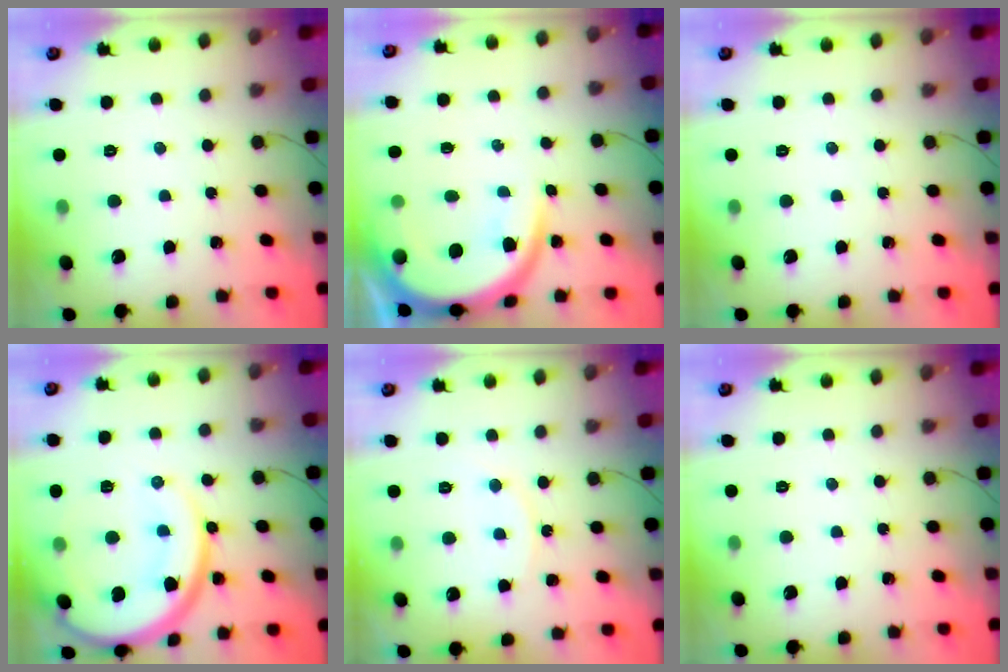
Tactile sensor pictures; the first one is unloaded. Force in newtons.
{"total": 11.6, "press": 11.6, "slide": 1.2}
{"total": 0.0}
{"total": 16.5, "press": 16.4, "slide": 1.5}
{"total": 4.0, "press": 3.9, "slide": 0.7}
{"total": 0.0}